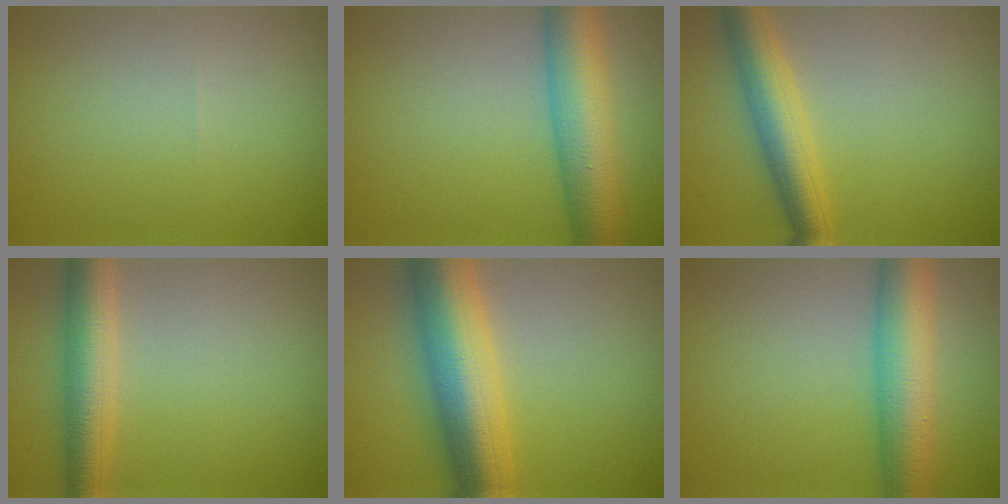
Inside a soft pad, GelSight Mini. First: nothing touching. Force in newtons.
{"total": 8.1, "press": 8.1, "slide": 0.2}
{"total": 5.1, "press": 5.1, "slide": 0.0}
{"total": 4.8, "press": 4.8, "slide": 0.1}
{"total": 10.5, "press": 10.5, "slide": 0.1}
{"total": 7.7, "press": 7.7, "slide": 0.2}